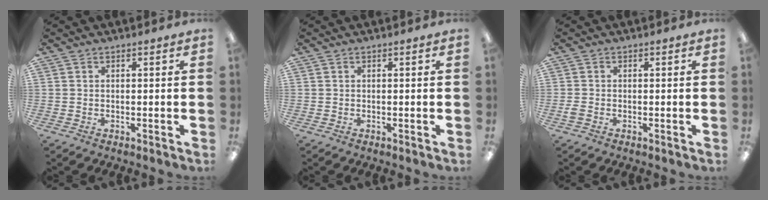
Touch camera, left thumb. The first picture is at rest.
{"total": 0.0}
{"total": 1.3, "force": [-0.6, 0.8, 0.8], "torque": [-0.013, 0.002, -0.010]}